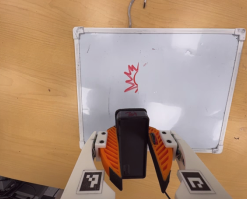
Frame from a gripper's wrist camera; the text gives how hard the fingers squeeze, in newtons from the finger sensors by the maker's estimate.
{"total": 8.5, "left": 8.3, "right": 8.6}